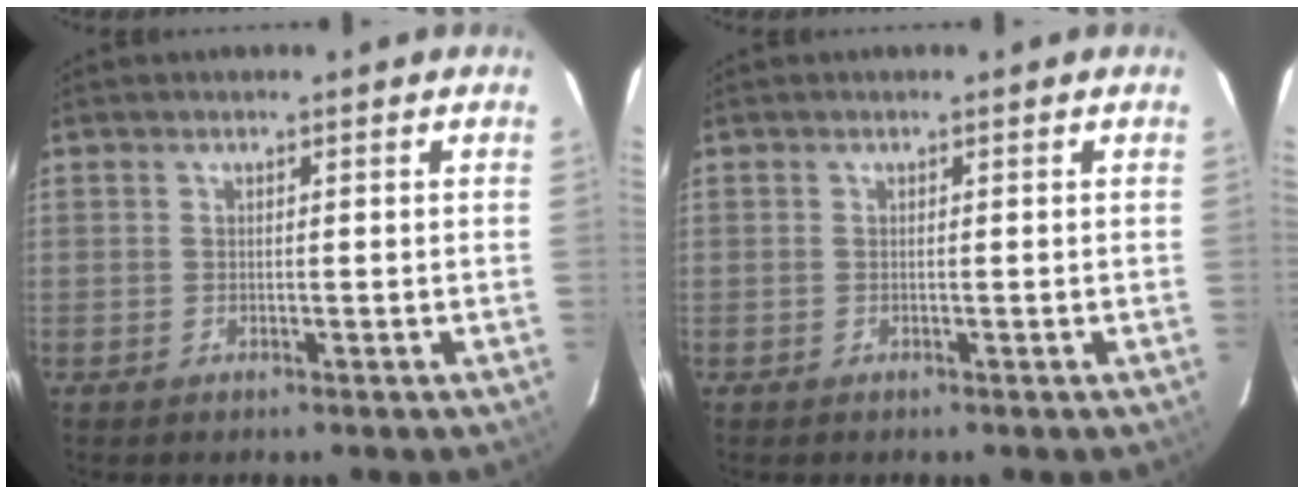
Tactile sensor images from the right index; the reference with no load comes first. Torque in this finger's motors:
{"motor_torque": [-0.16, 0.09, 0.04, 0.01]}